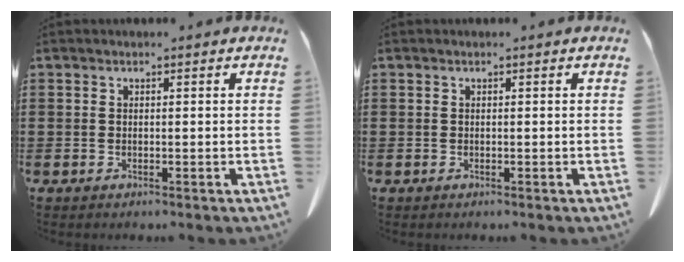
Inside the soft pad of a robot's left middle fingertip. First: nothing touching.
{"total": 0.0}